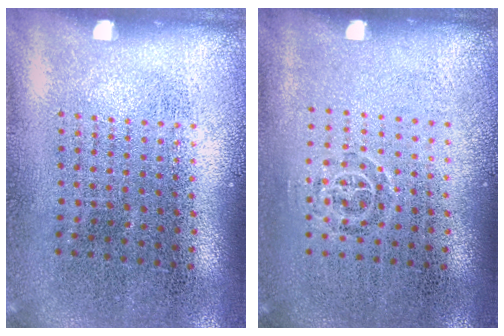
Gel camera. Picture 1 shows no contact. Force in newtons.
{"total": 0.7, "press": 0.5, "slide": 0.6}